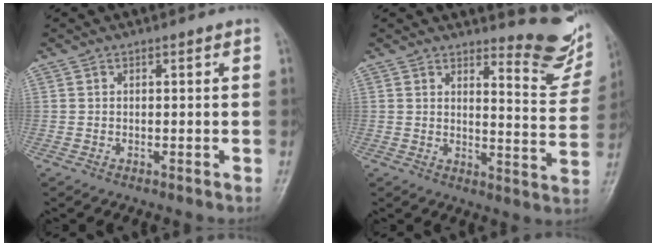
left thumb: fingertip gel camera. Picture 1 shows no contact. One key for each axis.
{"total": 10.0, "fx": 8.8, "fy": 2.4, "fz": 4.2, "tx": -0.031, "ty": -0.094, "tz": 0.103}